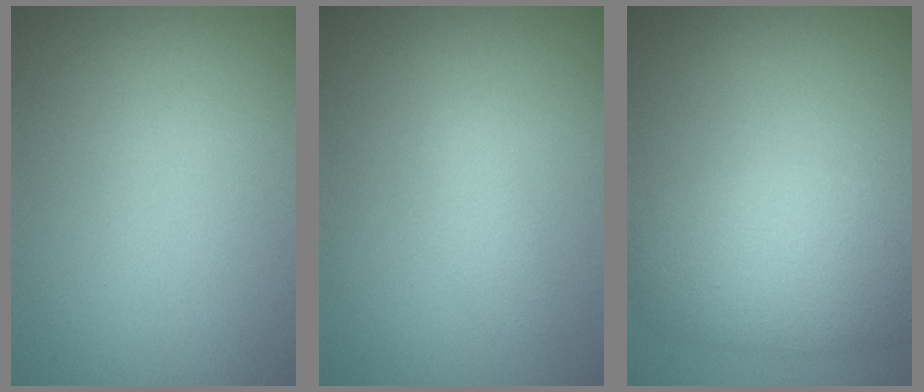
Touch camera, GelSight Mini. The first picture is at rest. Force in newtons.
{"total": 1.2, "press": 1.2, "slide": 0.1}
{"total": 5.5, "press": 5.5, "slide": 0.4}